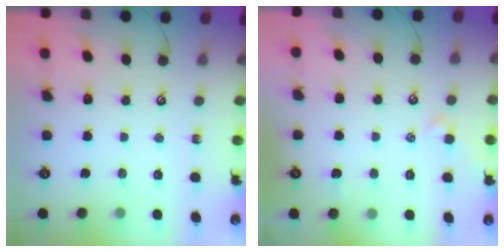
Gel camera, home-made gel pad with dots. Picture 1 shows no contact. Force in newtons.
{"total": 0.8, "press": 0.7, "slide": 0.5}